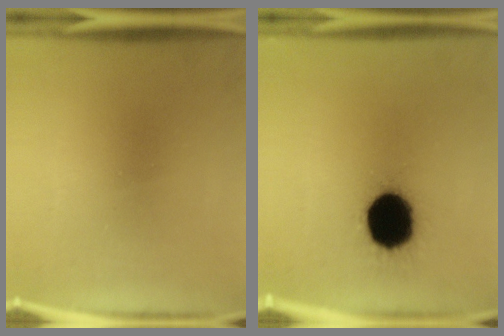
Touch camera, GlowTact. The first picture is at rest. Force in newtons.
{"total": 19.4}